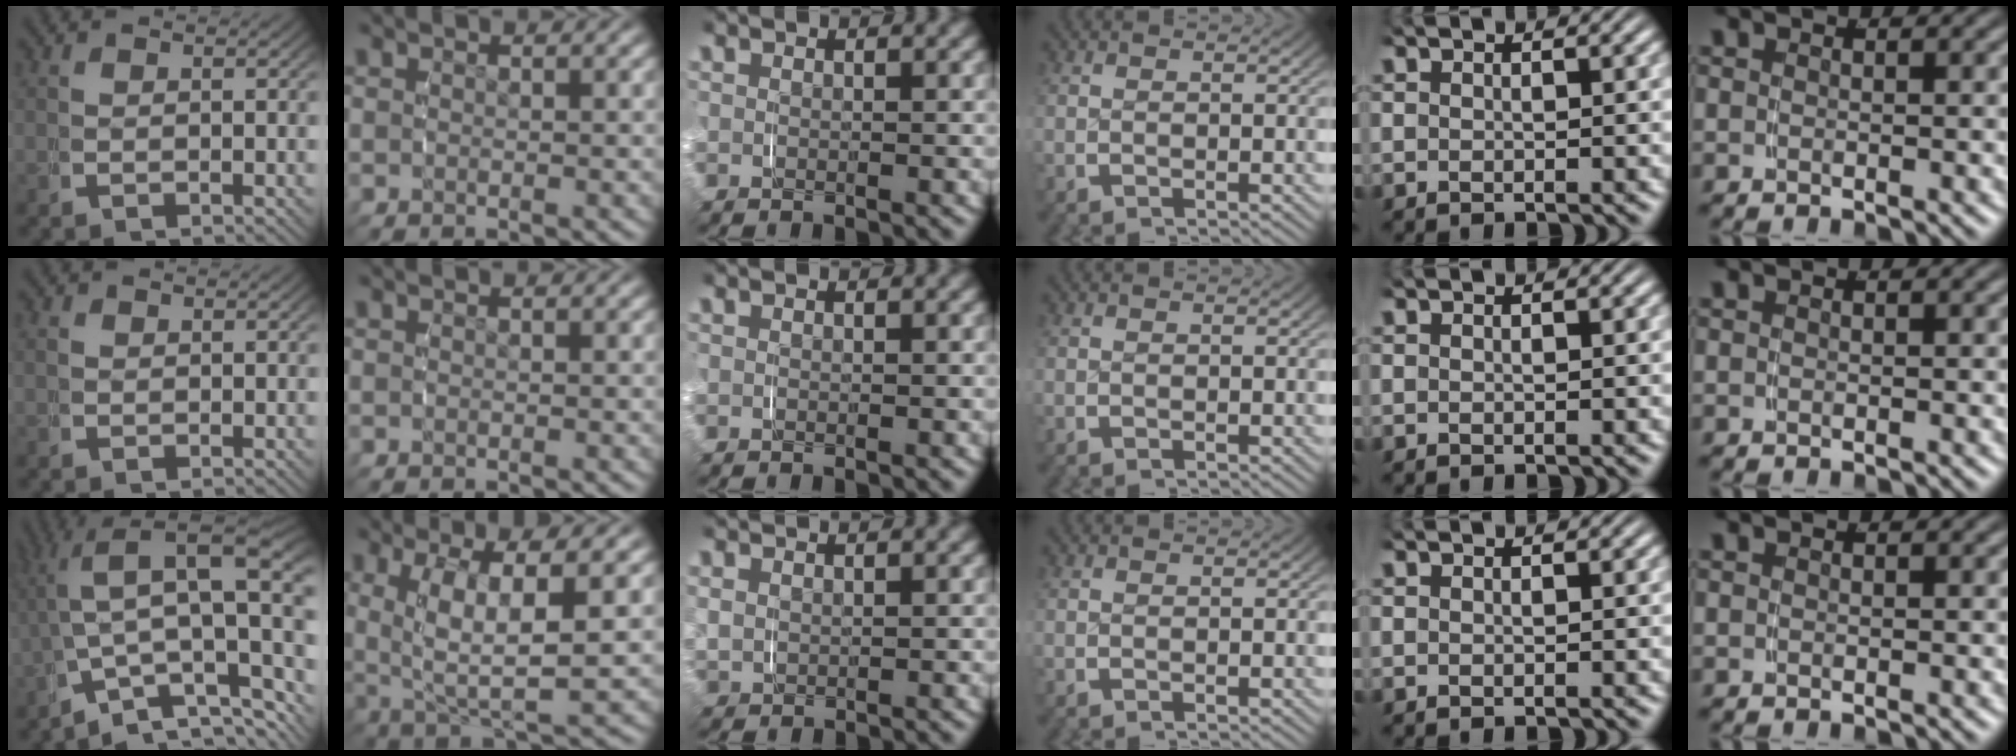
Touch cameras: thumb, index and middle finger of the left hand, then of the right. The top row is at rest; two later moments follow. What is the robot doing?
{"motion": "grasp_and_lifting", "object": "shirt"}